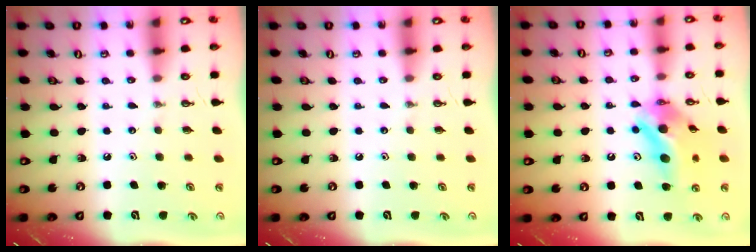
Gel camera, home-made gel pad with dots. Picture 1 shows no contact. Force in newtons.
{"total": 0.0}
{"total": 12.8, "press": 12.4, "slide": 3.0}